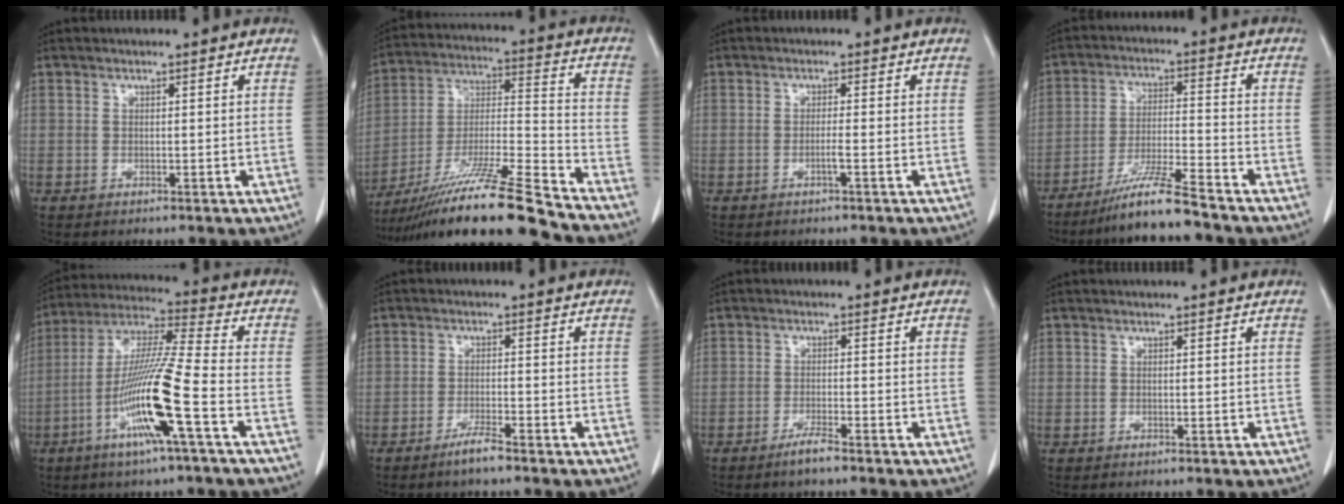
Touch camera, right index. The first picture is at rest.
{"total": 20.5, "force": [-16.8, -0.9, 11.7], "torque": [-0.215, -0.024, -0.301]}
{"total": 1.3, "force": [-0.5, -0.3, 1.1], "torque": [-0.020, 0.002, -0.010]}
{"total": 8.9, "force": [-7.3, -0.9, 4.9], "torque": [-0.087, -0.022, -0.136]}
{"total": 14.8, "force": [-5.4, -0.7, 13.7], "torque": [-0.273, -0.008, -0.108]}
{"total": 3.0, "force": [-2.4, 0.0, 1.8], "torque": [-0.036, -0.002, -0.046]}
{"total": 2.5, "force": [-2.0, 0.0, 1.5], "torque": [-0.031, -0.002, -0.039]}
{"total": 0.0}